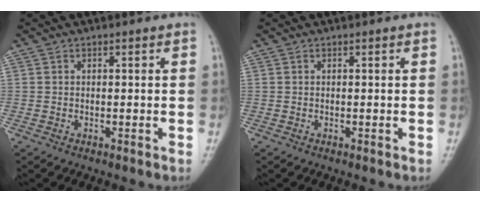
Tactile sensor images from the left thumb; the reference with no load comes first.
{"total": 0.0}